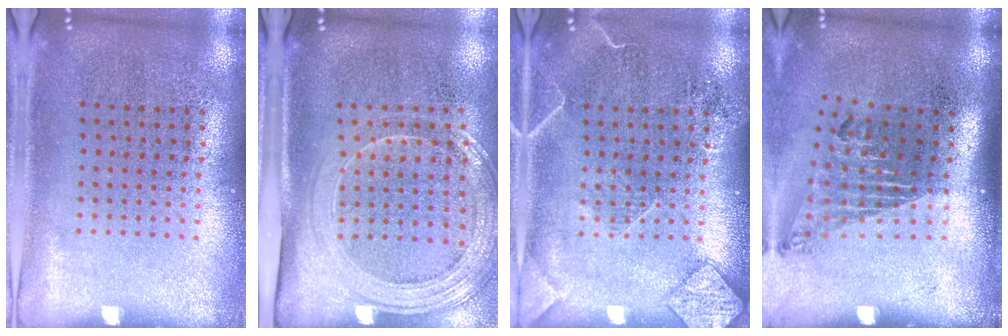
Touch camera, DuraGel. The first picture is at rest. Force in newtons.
{"total": 1.9, "press": 1.7, "slide": 0.8}
{"total": 2.3, "press": 2.3, "slide": 0.3}
{"total": 1.7, "press": 1.1, "slide": 1.3}